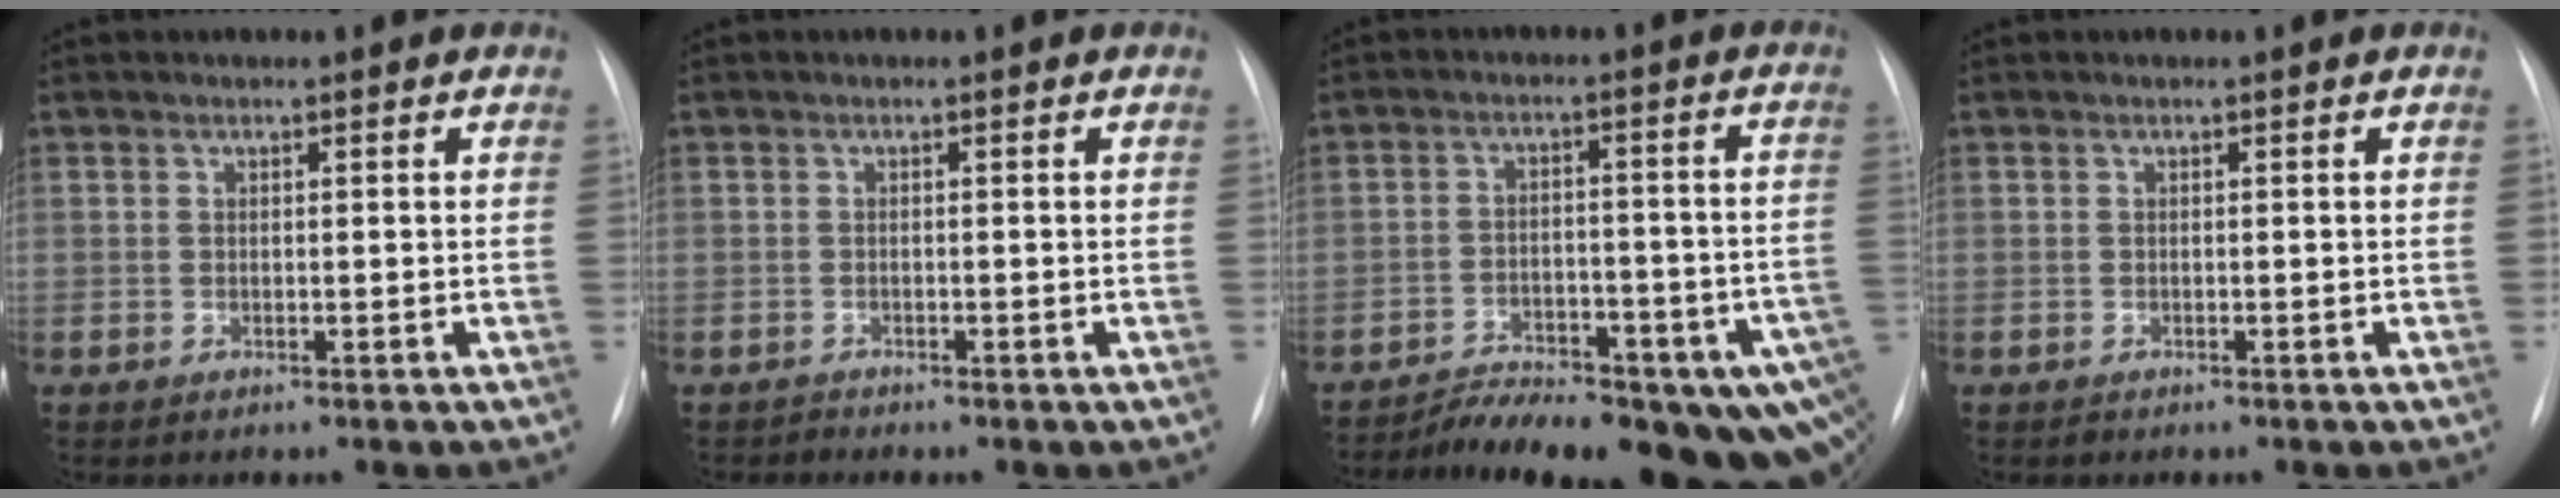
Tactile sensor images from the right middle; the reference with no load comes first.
{"total": 0.6, "force": [-0.5, 0.1, -0.2], "torque": [-0.002, -0.004, -0.010]}
{"total": 20.3, "force": [-15.4, 6.2, 11.8], "torque": [-0.121, 0.013, -0.200]}
{"total": 0.0}